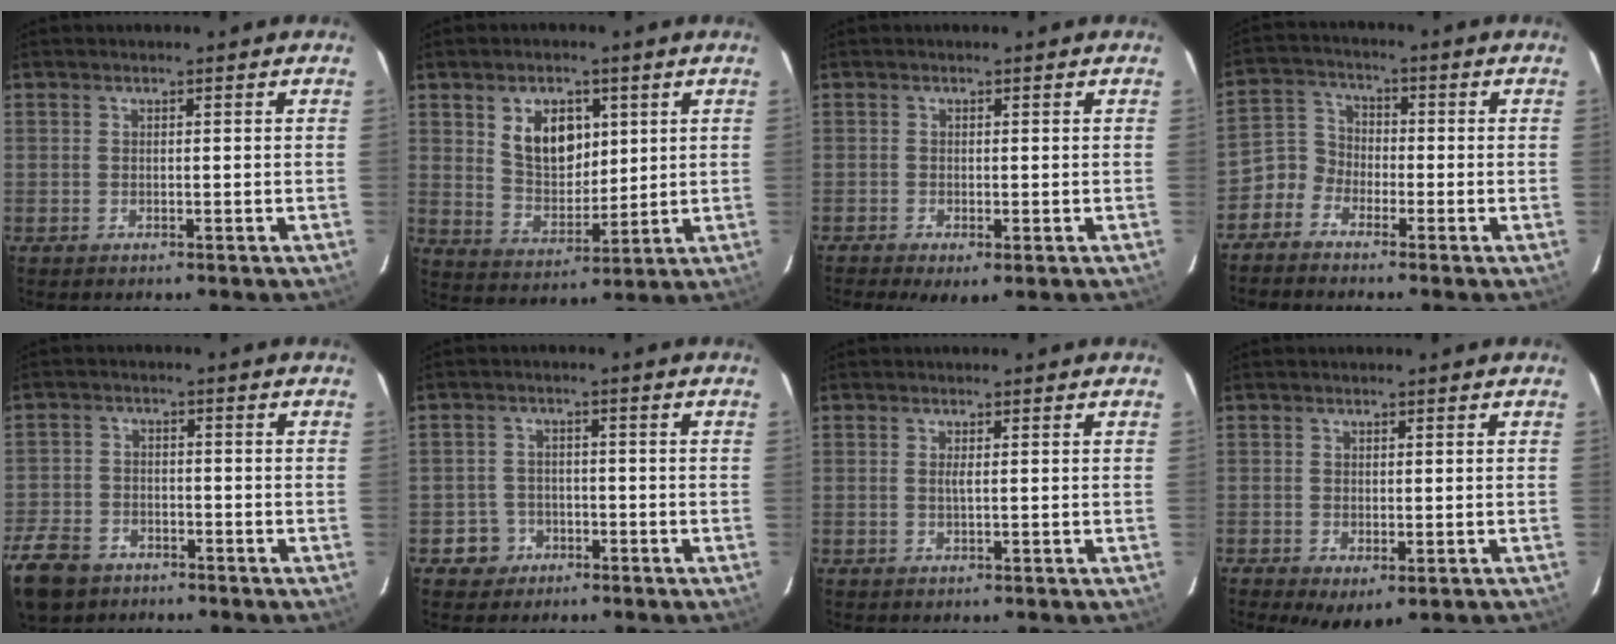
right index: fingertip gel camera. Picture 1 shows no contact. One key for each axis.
{"total": 9.7, "fx": 3.7, "fy": 6.1, "fz": 6.6, "tx": -0.112, "ty": 0.007, "tz": 0.080}
{"total": 3.6, "fx": -1.6, "fy": 1.1, "fz": 3.0, "tx": -0.060, "ty": -0.017, "tz": -0.021}
{"total": 5.3, "fx": -3.4, "fy": 3.9, "fz": 1.1, "tx": -0.026, "ty": 0.021, "tz": -0.081}
{"total": 12.6, "fx": -7.5, "fy": 8.7, "fz": 5.1, "tx": -0.157, "ty": 0.005, "tz": -0.133}
{"total": 4.7, "fx": -2.2, "fy": 4.1, "fz": -0.1, "tx": -0.006, "ty": 0.023, "tz": -0.035}
{"total": 1.0, "fx": 0.2, "fy": -0.2, "fz": 0.9, "tx": -0.017, "ty": -0.001, "tz": 0.004}
{"total": 3.9, "fx": -0.9, "fy": 2.1, "fz": 3.1, "tx": -0.057, "ty": -0.016, "tz": -0.007}